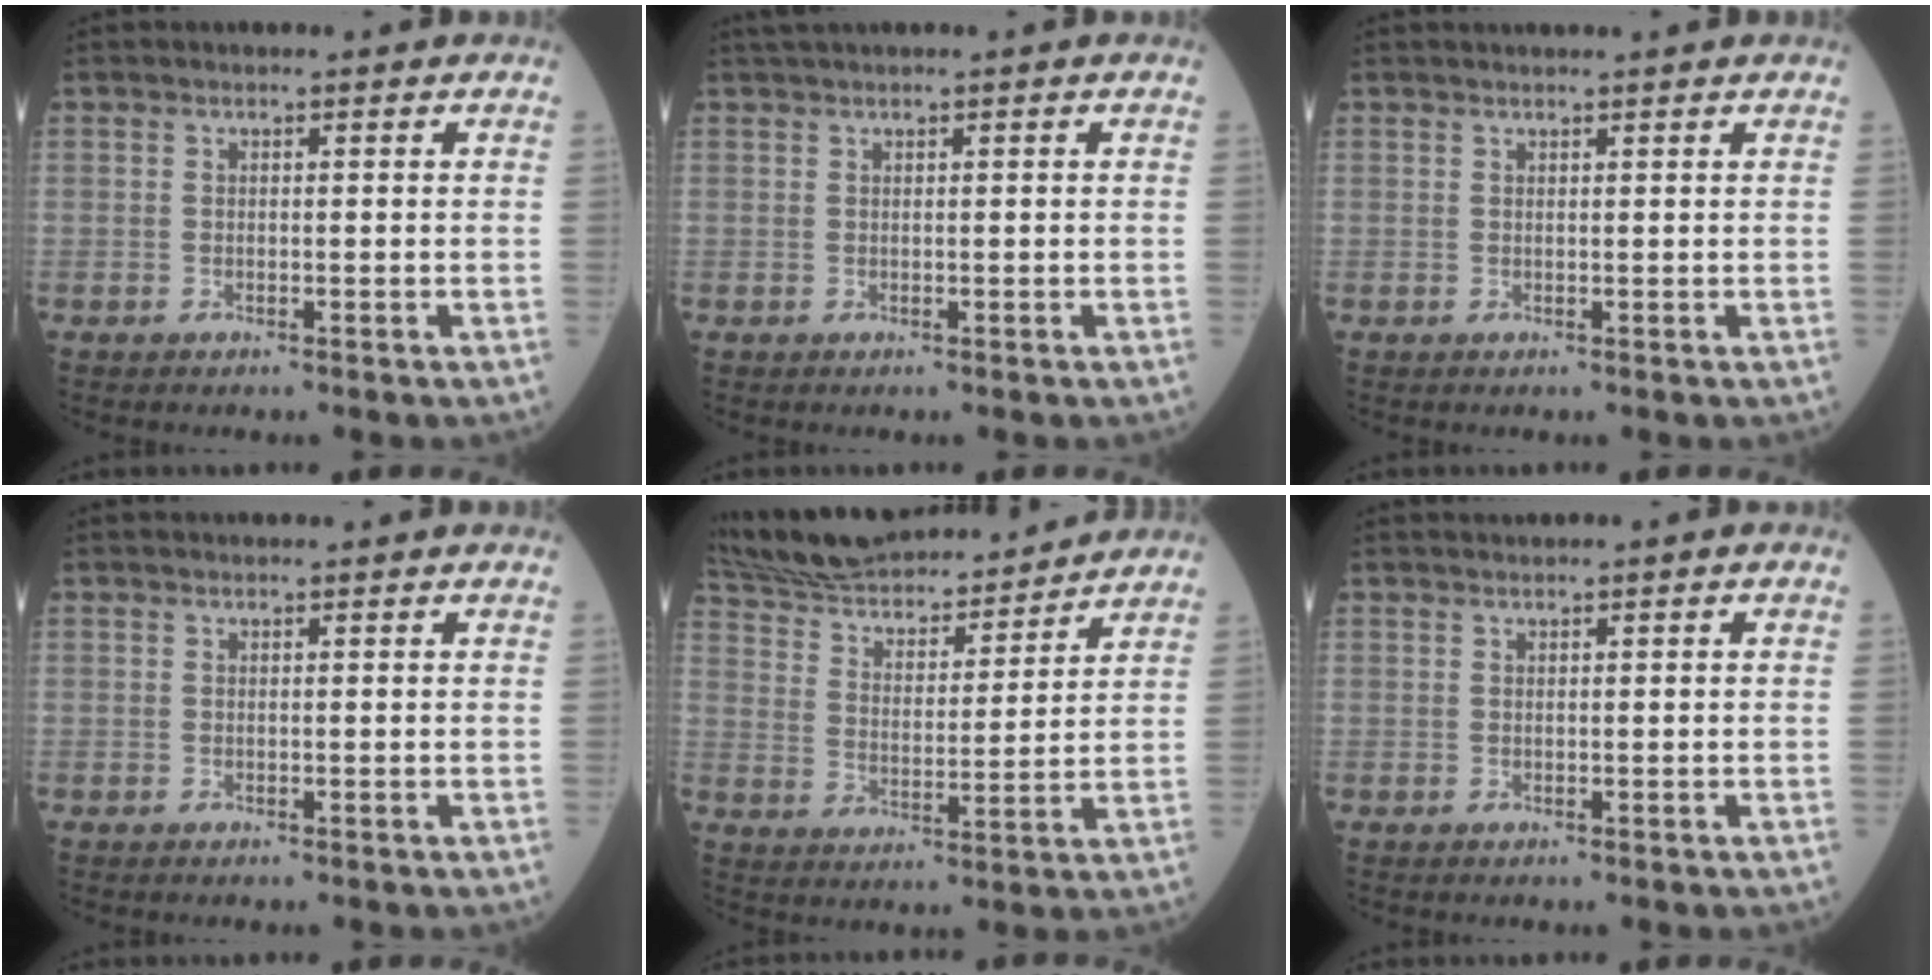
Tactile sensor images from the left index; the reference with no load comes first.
{"total": 1.4, "force": [1.0, -0.2, 0.9], "torque": [-0.021, 0.017, 0.024]}
{"total": 2.8, "force": [2.6, -0.3, 1.0], "torque": [-0.012, 0.018, 0.036]}
{"total": 1.1, "force": [1.0, -0.1, 0.3], "torque": [-0.004, 0.012, 0.018]}
{"total": 21.6, "force": [20.0, 3.8, 7.2], "torque": [-0.133, 0.016, 0.309]}
{"total": 0.6, "force": [0.4, -0.1, 0.4], "torque": [-0.009, 0.008, 0.013]}